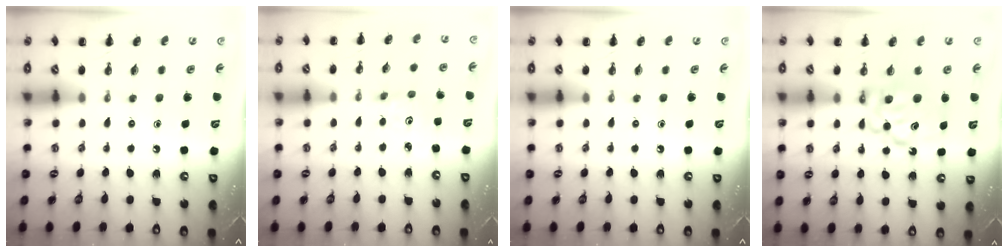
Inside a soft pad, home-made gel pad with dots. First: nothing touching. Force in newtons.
{"total": 1.4, "press": 1.3, "slide": 0.5}
{"total": 0.0}
{"total": 8.1, "press": 8.0, "slide": 1.2}